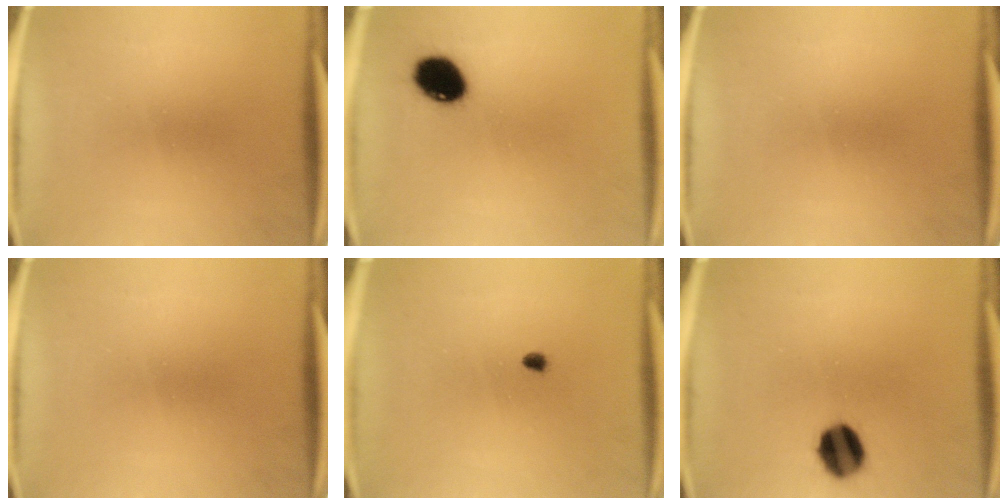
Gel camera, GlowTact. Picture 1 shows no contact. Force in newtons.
{"total": 9.7}
{"total": 0.0}
{"total": 0.0}
{"total": 1.3}
{"total": 9.4}